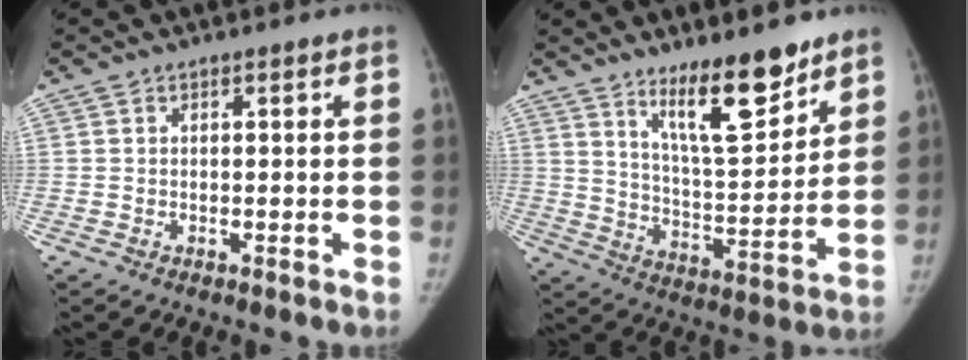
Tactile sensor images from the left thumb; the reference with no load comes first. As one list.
[{"total": 14.0, "force": [9.9, 3.6, 9.2], "torque": [-0.120, -0.082, 0.172]}]